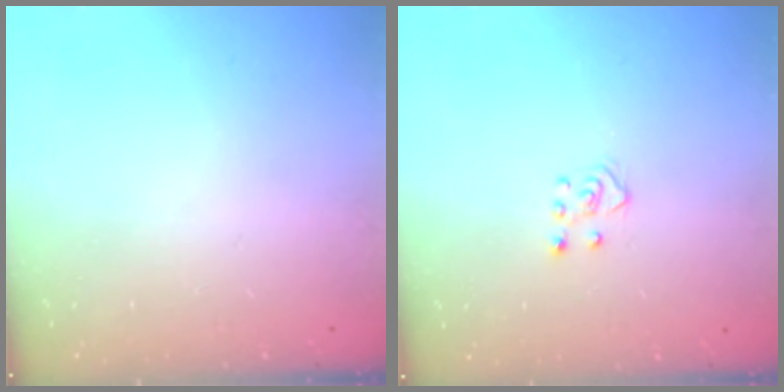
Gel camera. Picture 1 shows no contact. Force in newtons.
{"total": 4.3, "press": 4.2, "slide": 0.5}